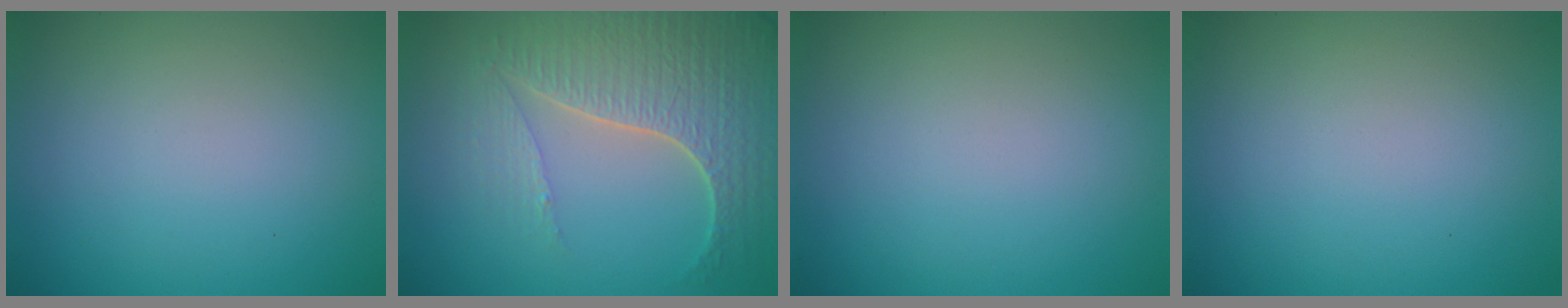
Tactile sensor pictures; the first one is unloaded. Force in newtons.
{"total": 6.2, "press": 5.0, "slide": 3.7}
{"total": 0.0}
{"total": 0.0}